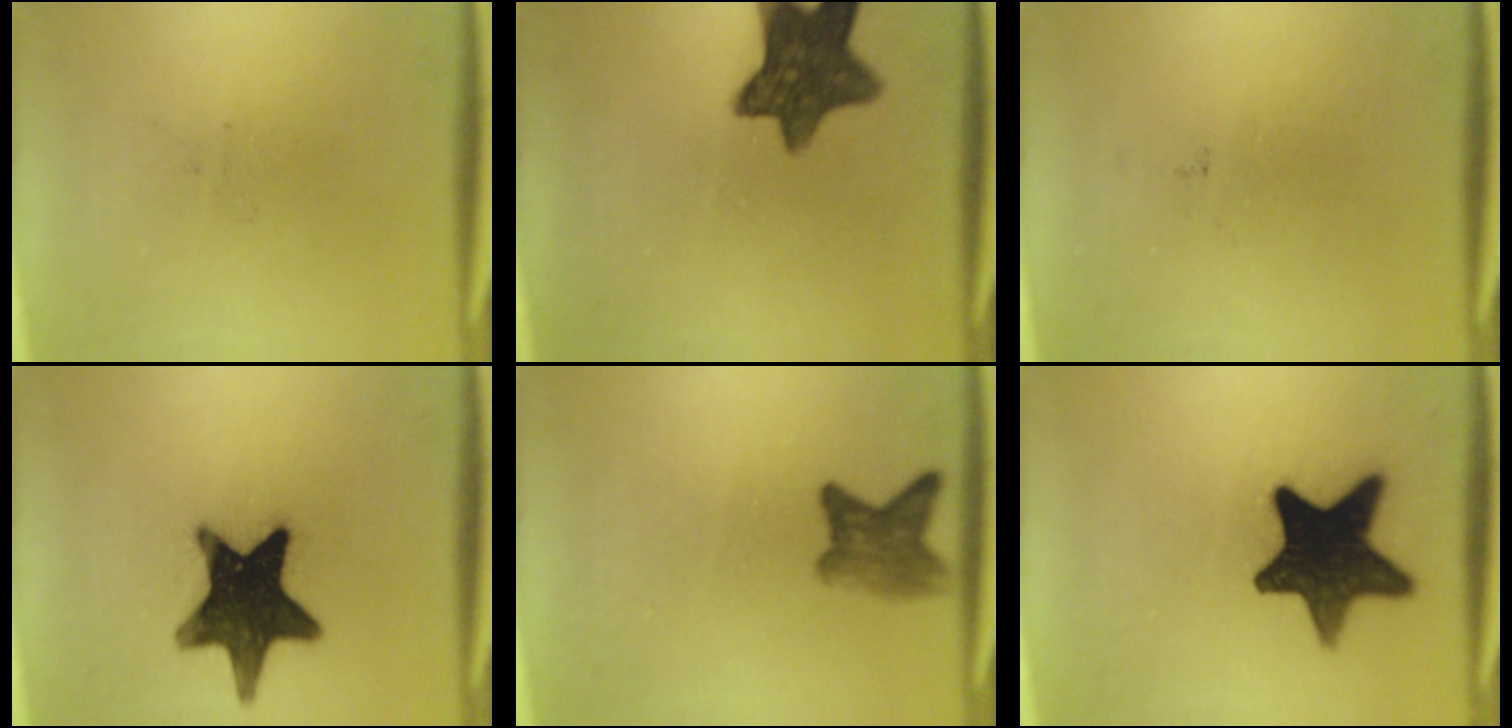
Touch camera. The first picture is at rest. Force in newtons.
{"total": 11.0}
{"total": 0.0}
{"total": 17.2}
{"total": 4.2}
{"total": 15.8}